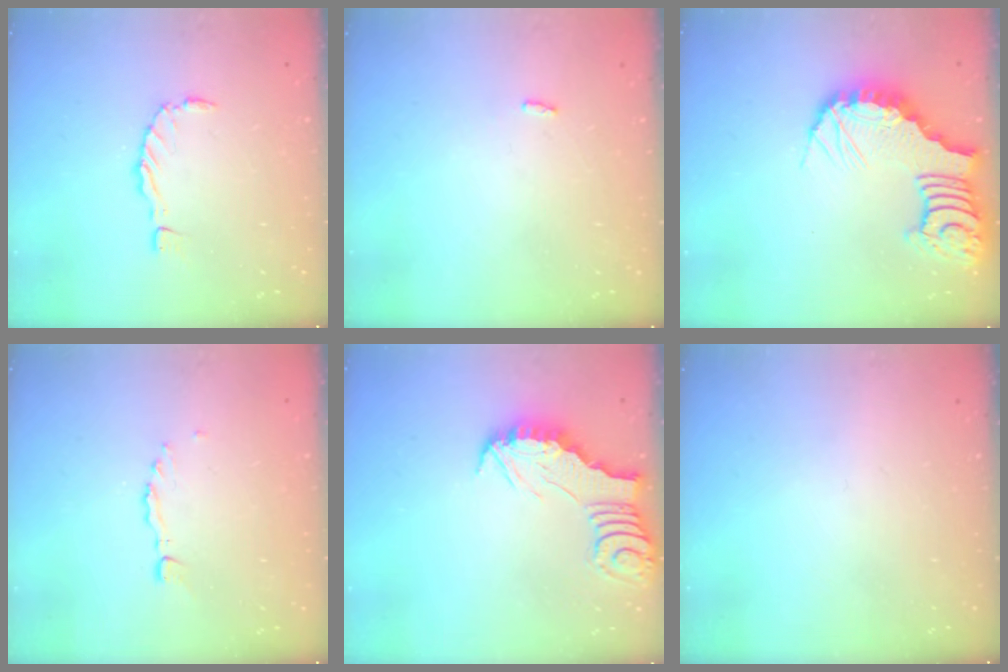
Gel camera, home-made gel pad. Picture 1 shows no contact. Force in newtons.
{"total": 2.9, "press": 2.9, "slide": 0.2}
{"total": 13.8, "press": 13.7, "slide": 1.8}
{"total": 0.0}
{"total": 2.5, "press": 2.5, "slide": 0.2}
{"total": 0.0}